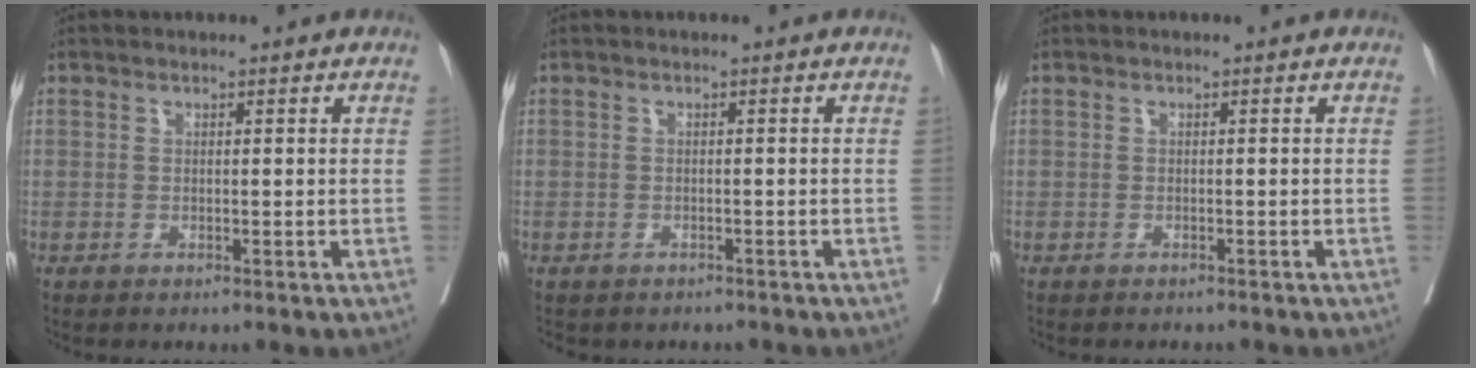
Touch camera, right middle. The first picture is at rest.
{"total": 2.9, "force": [-2.5, 1.4, 0.5], "torque": [-0.011, 0.001, -0.030]}
{"total": 1.7, "force": [-1.5, 0.6, 0.3], "torque": [-0.010, -0.003, -0.021]}